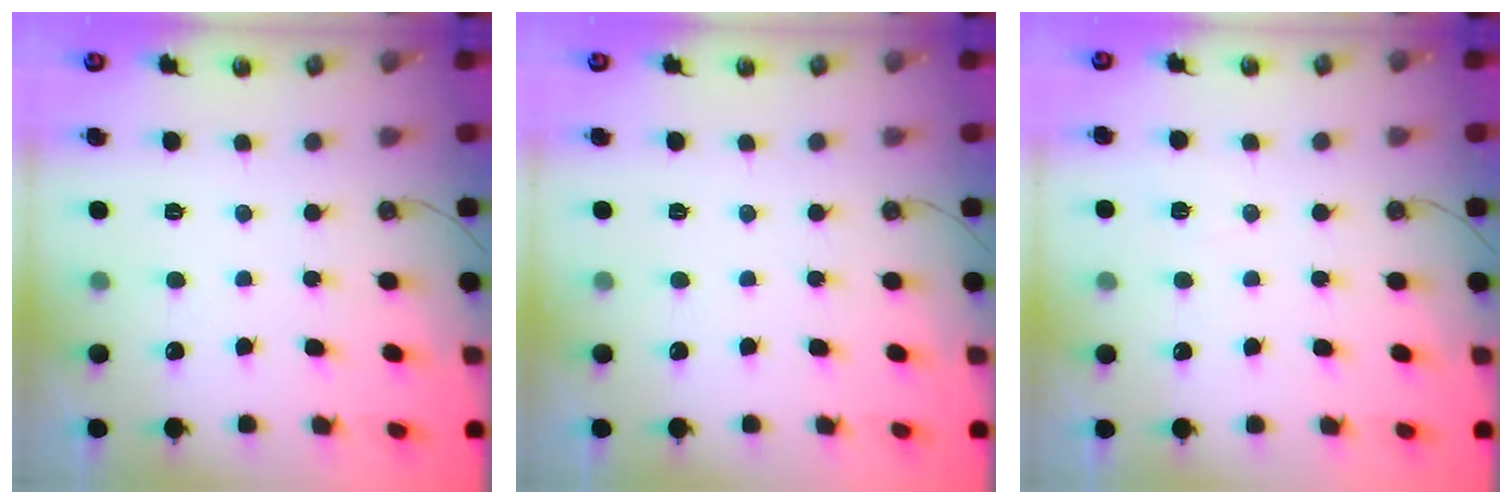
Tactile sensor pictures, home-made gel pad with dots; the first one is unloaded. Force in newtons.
{"total": 0.0}
{"total": 4.7, "press": 4.1, "slide": 2.2}